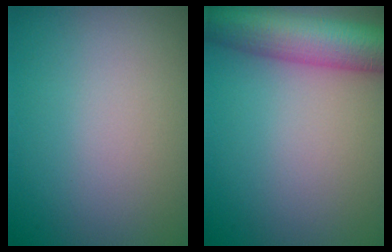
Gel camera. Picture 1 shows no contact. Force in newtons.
{"total": 8.3, "press": 8.3, "slide": 0.5}